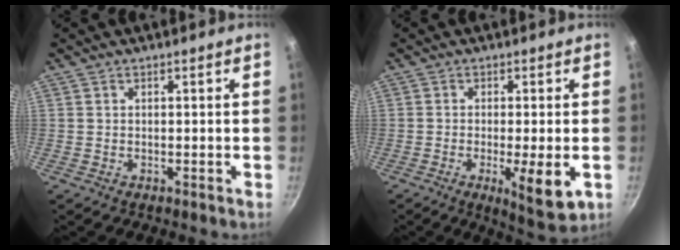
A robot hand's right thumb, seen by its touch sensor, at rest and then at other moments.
{"total": 8.4, "force": [-2.2, 1.9, 7.9], "torque": [-0.122, -0.006, -0.026]}